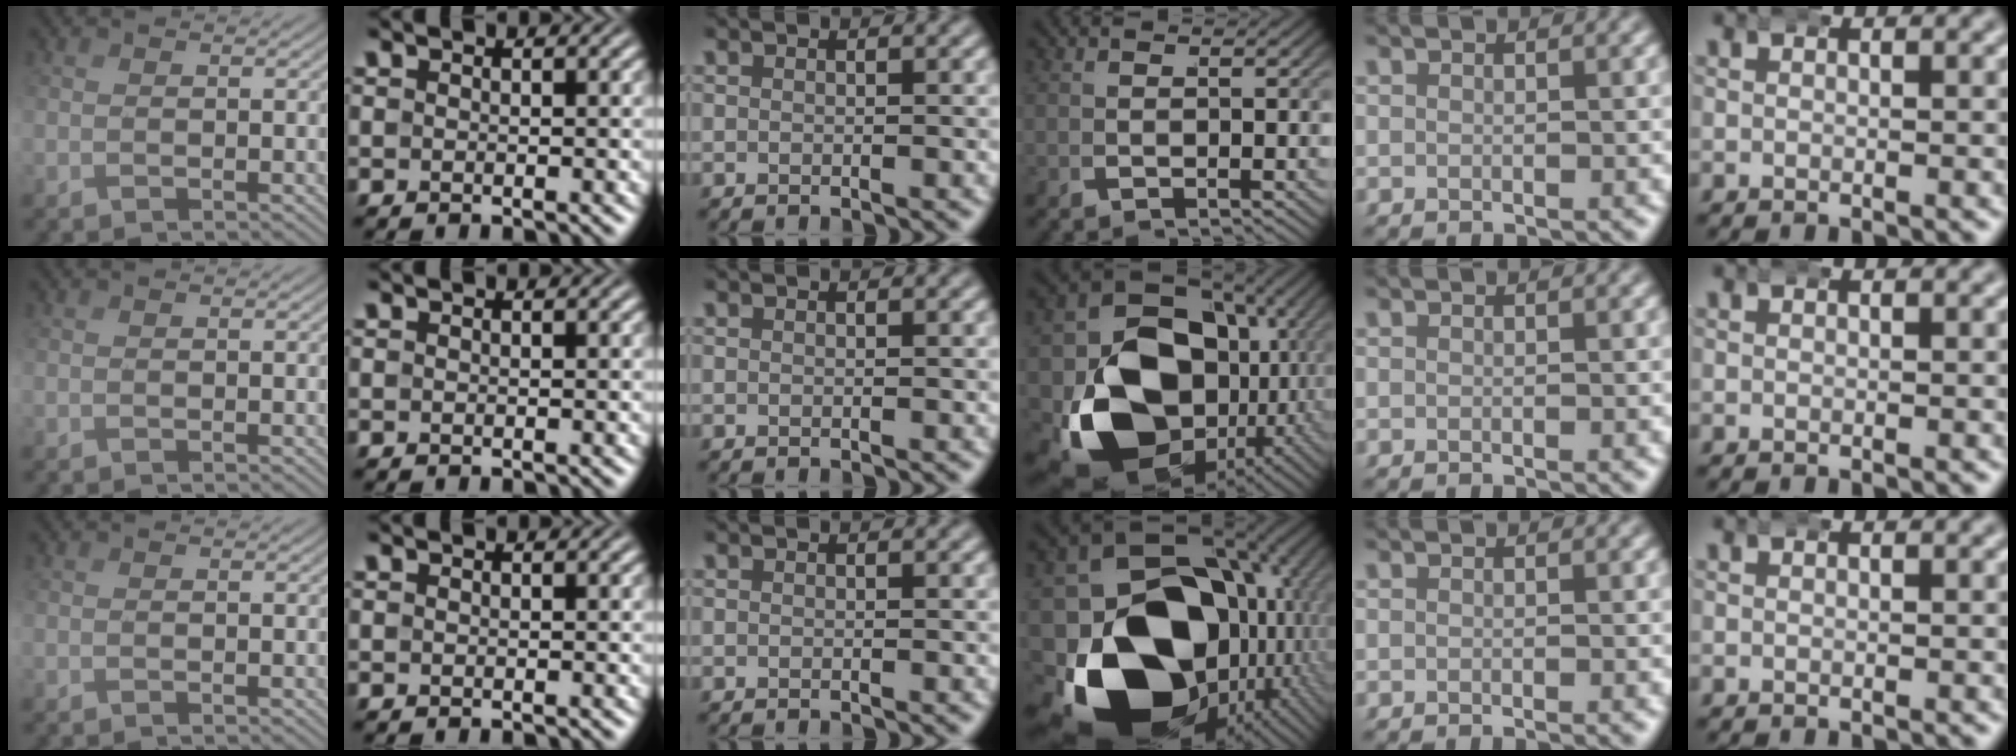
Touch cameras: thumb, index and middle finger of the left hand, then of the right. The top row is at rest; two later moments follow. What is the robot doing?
{"motion": "wrap", "object": "bandana"}